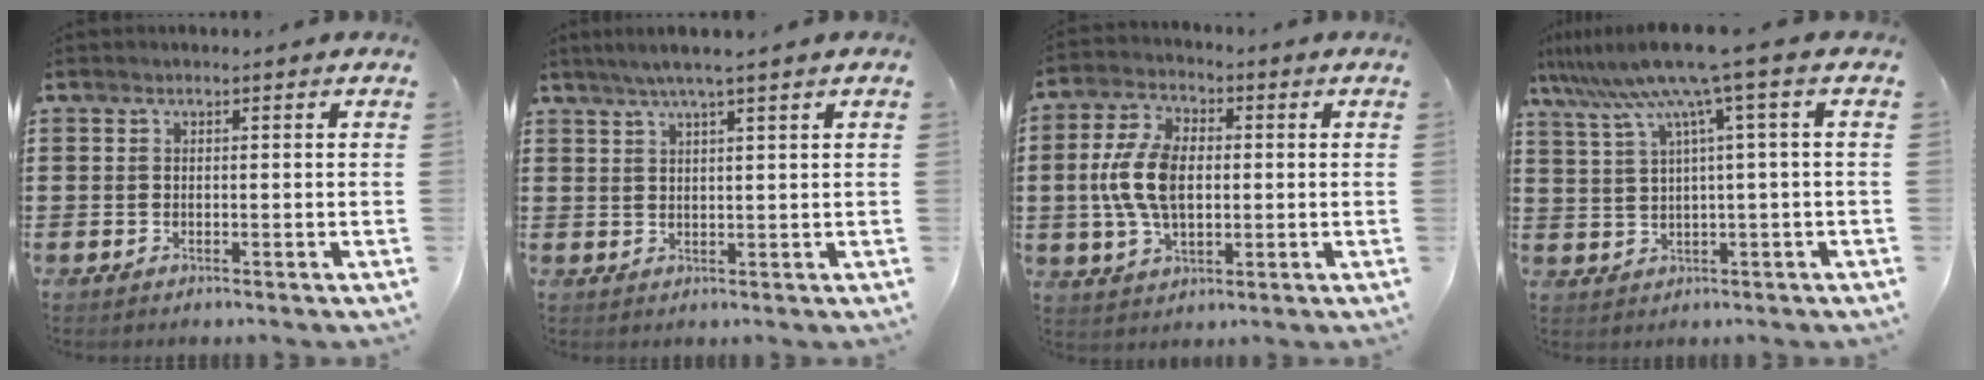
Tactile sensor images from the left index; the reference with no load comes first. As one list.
[{"total": 3.3, "force": [2.3, -0.4, 2.3], "torque": [-0.048, -0.001, 0.041]}, {"total": 9.3, "force": [0.0, 5.5, 7.5], "torque": [-0.177, 0.011, -0.006]}, {"total": 8.8, "force": [4.3, -0.6, 7.7], "torque": [-0.172, -0.027, 0.066]}]